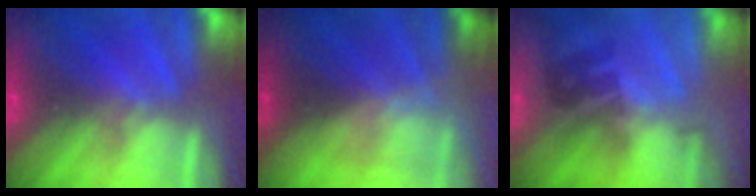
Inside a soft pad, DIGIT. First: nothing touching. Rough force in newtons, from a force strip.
{"total": 2.3}
{"total": 2.2}